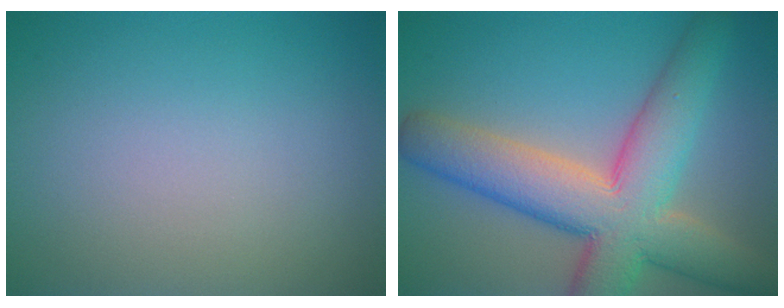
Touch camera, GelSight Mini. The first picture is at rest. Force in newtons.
{"total": 10.3, "press": 10.3, "slide": 0.5}